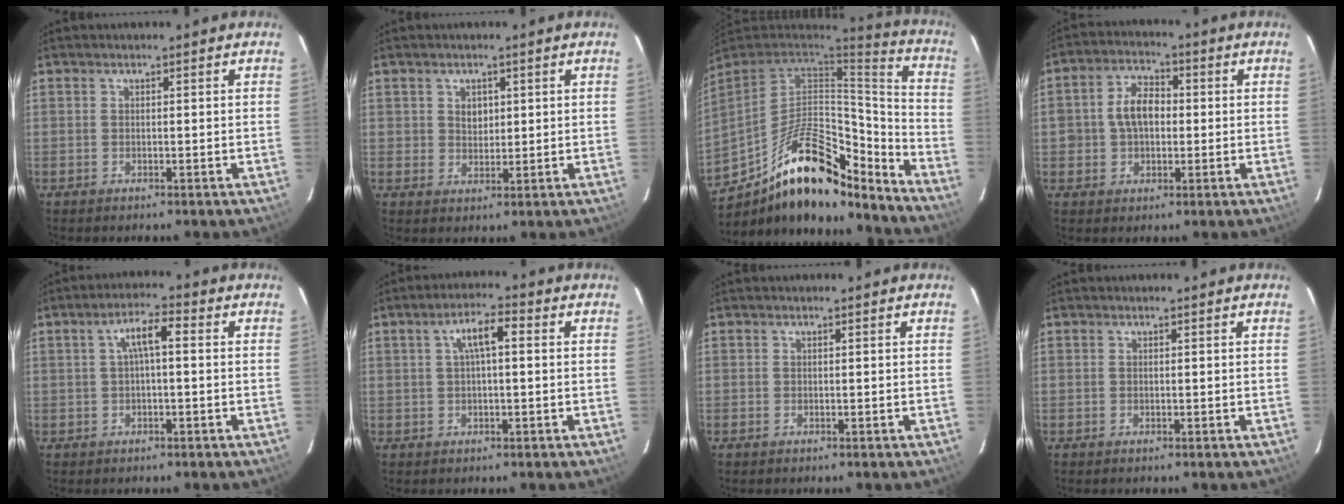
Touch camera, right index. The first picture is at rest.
{"total": 2.9, "force": [1.0, 2.5, 1.1], "torque": [-0.014, 0.005, 0.018]}
{"total": 23.4, "force": [-15.8, 9.1, 14.7], "torque": [-0.263, 0.010, -0.248]}
{"total": 7.1, "force": [0.0, 5.2, 4.8], "torque": [-0.092, 0.023, 0.004]}
{"total": 4.6, "force": [0.4, 1.2, 4.4], "torque": [-0.082, 0.015, 0.011]}
{"total": 5.0, "force": [0.9, 1.4, 4.7], "torque": [-0.086, 0.014, 0.019]}
{"total": 0.0}
{"total": 0.0}